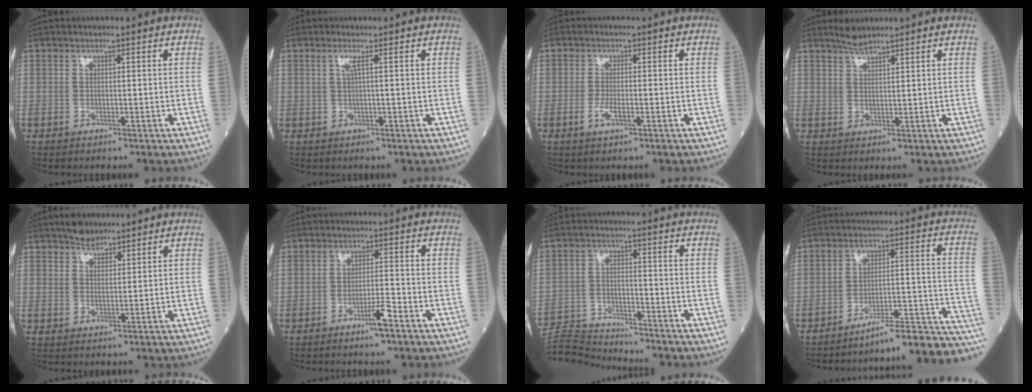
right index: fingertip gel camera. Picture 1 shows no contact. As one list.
[{"total": 1.4, "force": [0.4, -0.3, 1.3], "torque": [-0.032, 0.002, 0.008]}, {"total": 2.4, "force": [-0.8, 0.6, 2.2], "torque": [-0.048, -0.002, -0.015]}, {"total": 2.7, "force": [2.5, 0.1, 1.0], "torque": [-0.021, 0.002, 0.048]}, {"total": 3.4, "force": [2.9, 1.3, 1.0], "torque": [-0.016, 0.004, 0.050]}, {"total": 3.6, "force": [-2.3, -0.1, 2.8], "torque": [-0.049, -0.003, -0.041]}, {"total": 7.9, "force": [-7.8, -1.0, -0.5], "torque": [0.001, -0.002, -0.145]}, {"total": 17.1, "force": [-15.9, -0.2, 6.3], "torque": [-0.033, 0.038, -0.218]}]